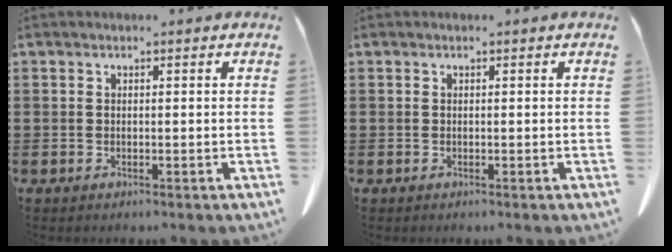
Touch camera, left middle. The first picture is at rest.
{"total": 0.0}